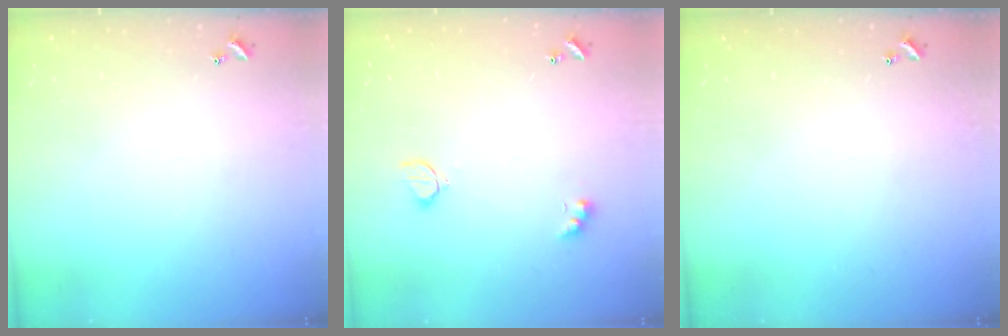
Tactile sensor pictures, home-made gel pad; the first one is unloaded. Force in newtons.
{"total": 3.3, "press": 3.3, "slide": 0.6}
{"total": 0.0}